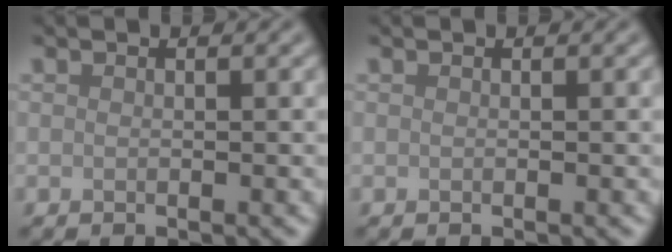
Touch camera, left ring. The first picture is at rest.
{"total": 0.0}